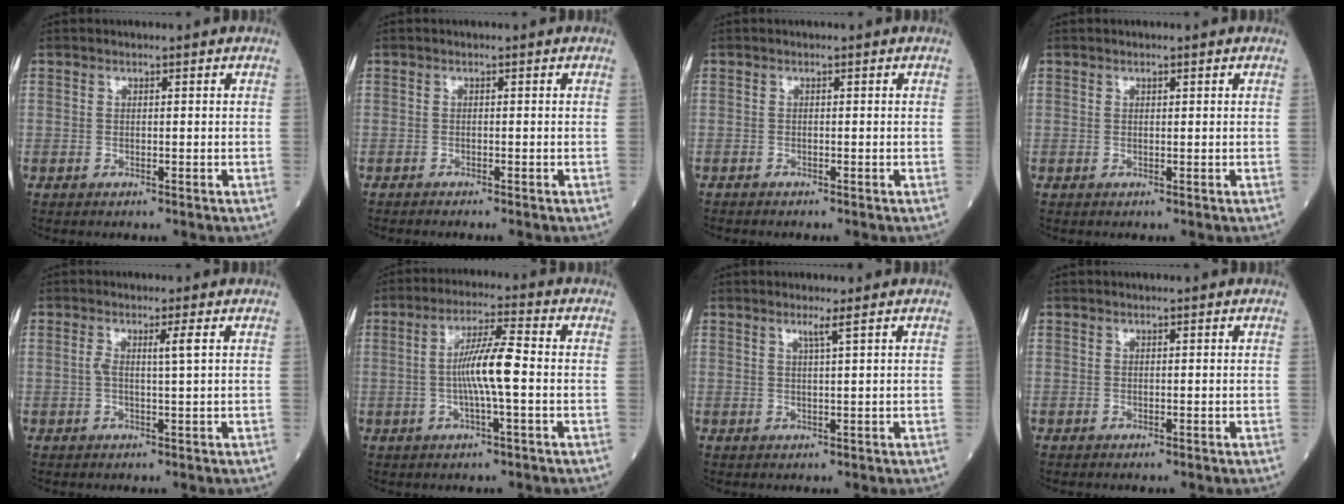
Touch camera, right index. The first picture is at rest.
{"total": 1.8, "force": [-1.6, 0.1, 0.8], "torque": [-0.013, -0.002, -0.020]}
{"total": 0.6, "force": [-0.6, 0.0, 0.0], "torque": [-0.004, -0.001, -0.015]}
{"total": 0.0}
{"total": 2.5, "force": [0.5, -0.4, 2.4], "torque": [-0.050, 0.002, 0.009]}
{"total": 7.6, "force": [-0.7, 0.1, 7.6], "torque": [-0.142, 0.005, -0.016]}
{"total": 1.5, "force": [0.9, -0.6, 1.1], "torque": [-0.028, -0.006, 0.021]}
{"total": 0.0}